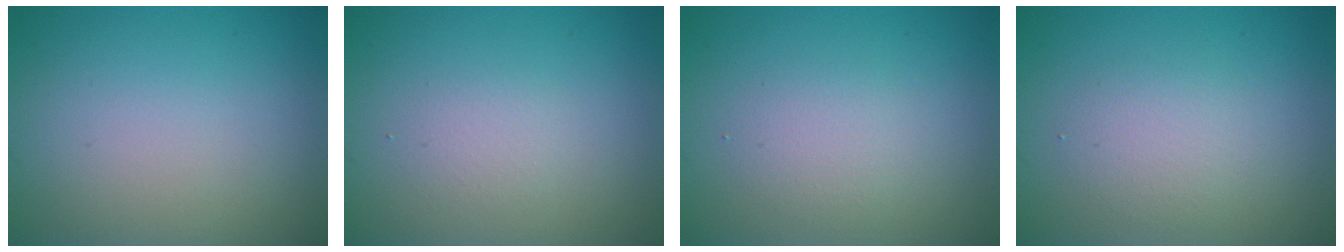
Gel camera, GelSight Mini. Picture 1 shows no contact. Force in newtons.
{"total": 1.3, "press": 1.3, "slide": 0.2}
{"total": 1.9, "press": 1.9, "slide": 0.1}
{"total": 2.1, "press": 2.1, "slide": 0.0}